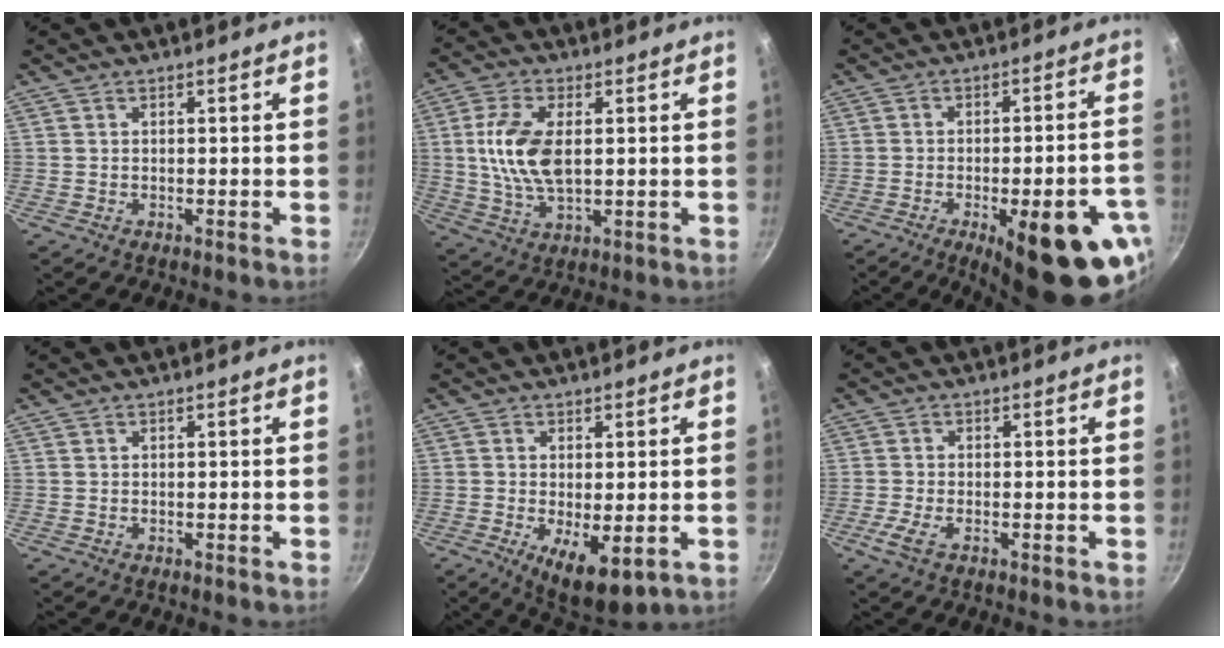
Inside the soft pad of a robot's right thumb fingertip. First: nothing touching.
{"total": 11.3, "force": [1.4, 6.0, 9.5], "torque": [-0.184, 0.000, 0.027]}
{"total": 21.3, "force": [-9.8, 7.1, 17.5], "torque": [-0.169, 0.027, -0.121]}
{"total": 0.0}
{"total": 8.3, "force": [-1.8, 3.3, 7.4], "torque": [-0.107, -0.012, -0.013]}
{"total": 3.2, "force": [-1.6, 1.2, 2.5], "torque": [-0.062, -0.001, -0.035]}